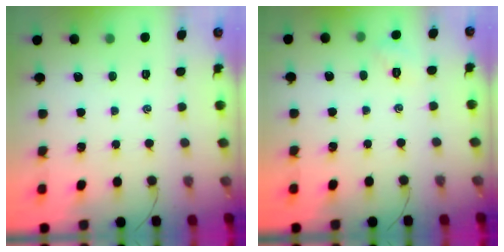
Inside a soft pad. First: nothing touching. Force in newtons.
{"total": 2.0, "press": 1.9, "slide": 0.6}